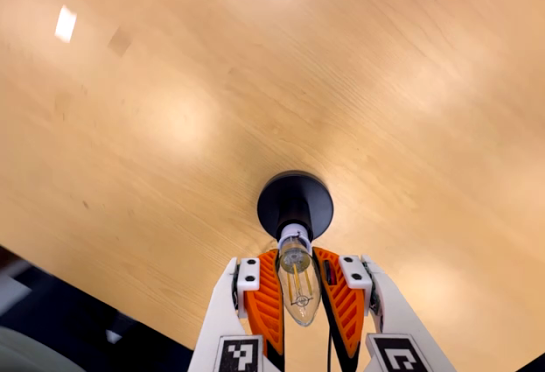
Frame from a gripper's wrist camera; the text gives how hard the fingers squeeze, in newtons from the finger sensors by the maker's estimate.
{"total": 21.1, "left": 21.0, "right": 21.1}